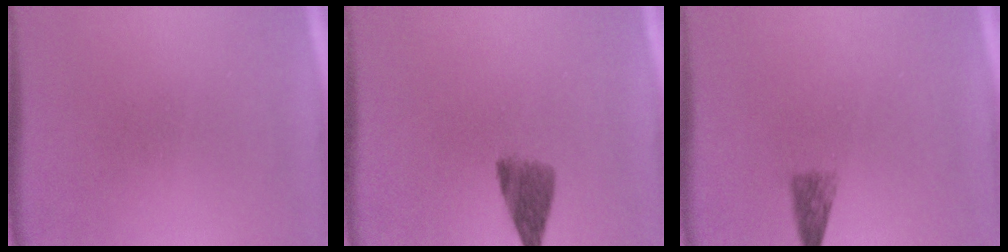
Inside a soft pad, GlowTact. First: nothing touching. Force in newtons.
{"total": 4.3}
{"total": 2.4}